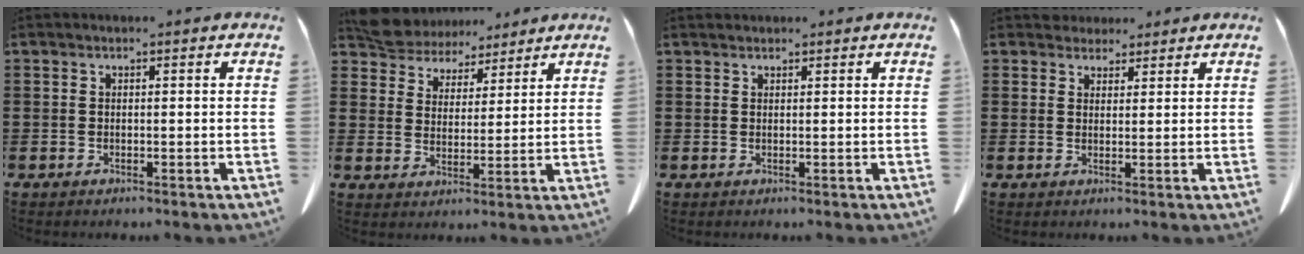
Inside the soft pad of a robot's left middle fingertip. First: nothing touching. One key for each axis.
{"total": 6.5, "fx": 6.1, "fy": 2.1, "fz": 0.3, "tx": -0.040, "ty": -0.029, "tz": 0.116}
{"total": 0.9, "fx": 0.8, "fy": 0.2, "fz": 0.0, "tx": -0.003, "ty": -0.001, "tz": 0.018}
{"total": 3.0, "fx": 2.8, "fy": 1.2, "fz": 0.0, "tx": -0.001, "ty": -0.004, "tz": 0.054}